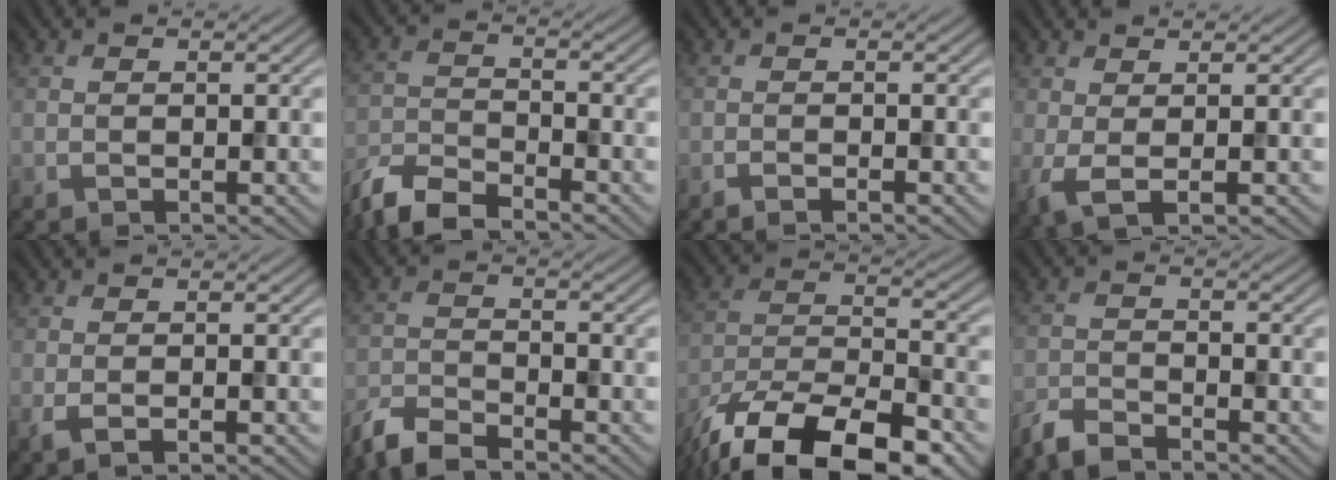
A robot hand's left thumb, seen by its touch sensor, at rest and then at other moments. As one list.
[{"total": 6.8, "force": [-5.9, 1.7, 2.9], "torque": [-0.062, -0.011, -0.128]}, {"total": 1.0, "force": [-0.8, 0.0, 0.7], "torque": [-0.011, 0.002, -0.017]}, {"total": 2.9, "force": [0.2, 0.7, 2.8], "torque": [-0.064, -0.002, 0.002]}, {"total": 1.6, "force": [-0.3, 0.2, 1.5], "torque": [-0.037, -0.001, -0.008]}, {"total": 5.0, "force": [-4.5, 1.1, 2.1], "torque": [-0.045, -0.008, -0.100]}, {"total": 17.1, "force": [-12.2, 6.2, 10.4], "torque": [-0.203, -0.037, -0.202]}, {"total": 3.4, "force": [-3.2, 0.6, 1.2], "torque": [-0.028, -0.006, -0.073]}]